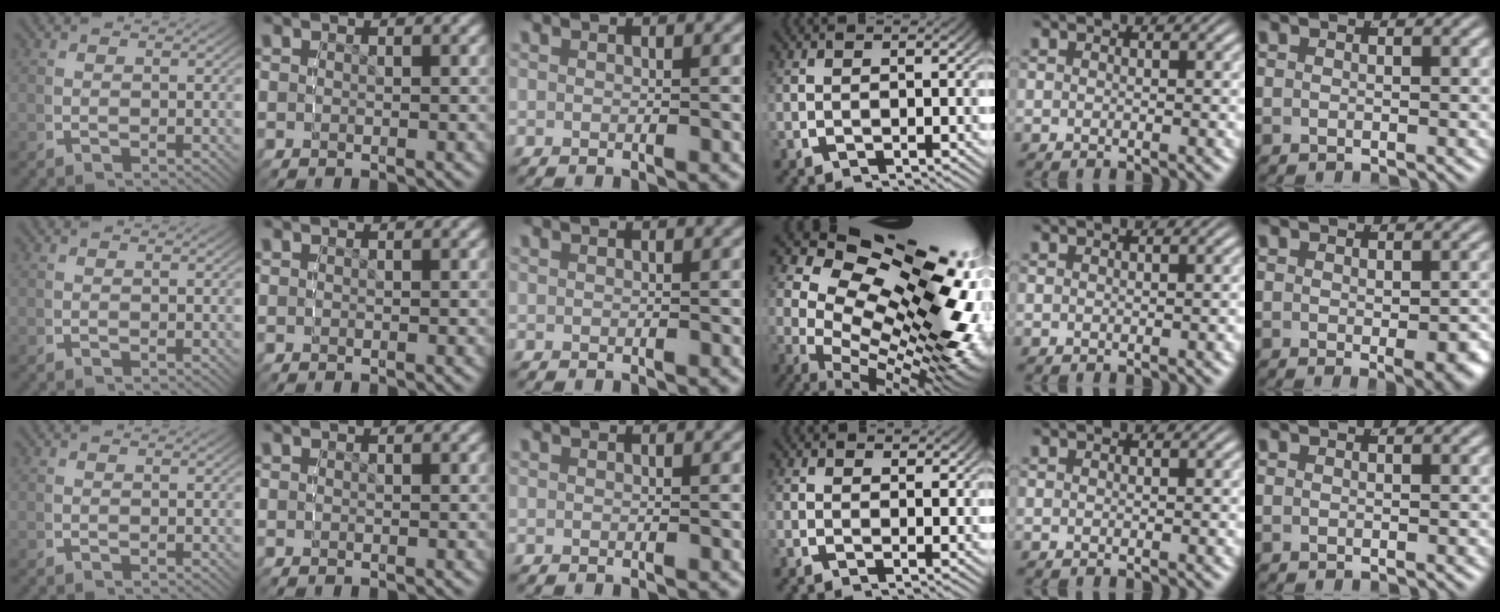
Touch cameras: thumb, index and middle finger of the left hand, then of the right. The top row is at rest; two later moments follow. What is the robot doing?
{"motion": "lift_and_place", "object": "toy banana"}